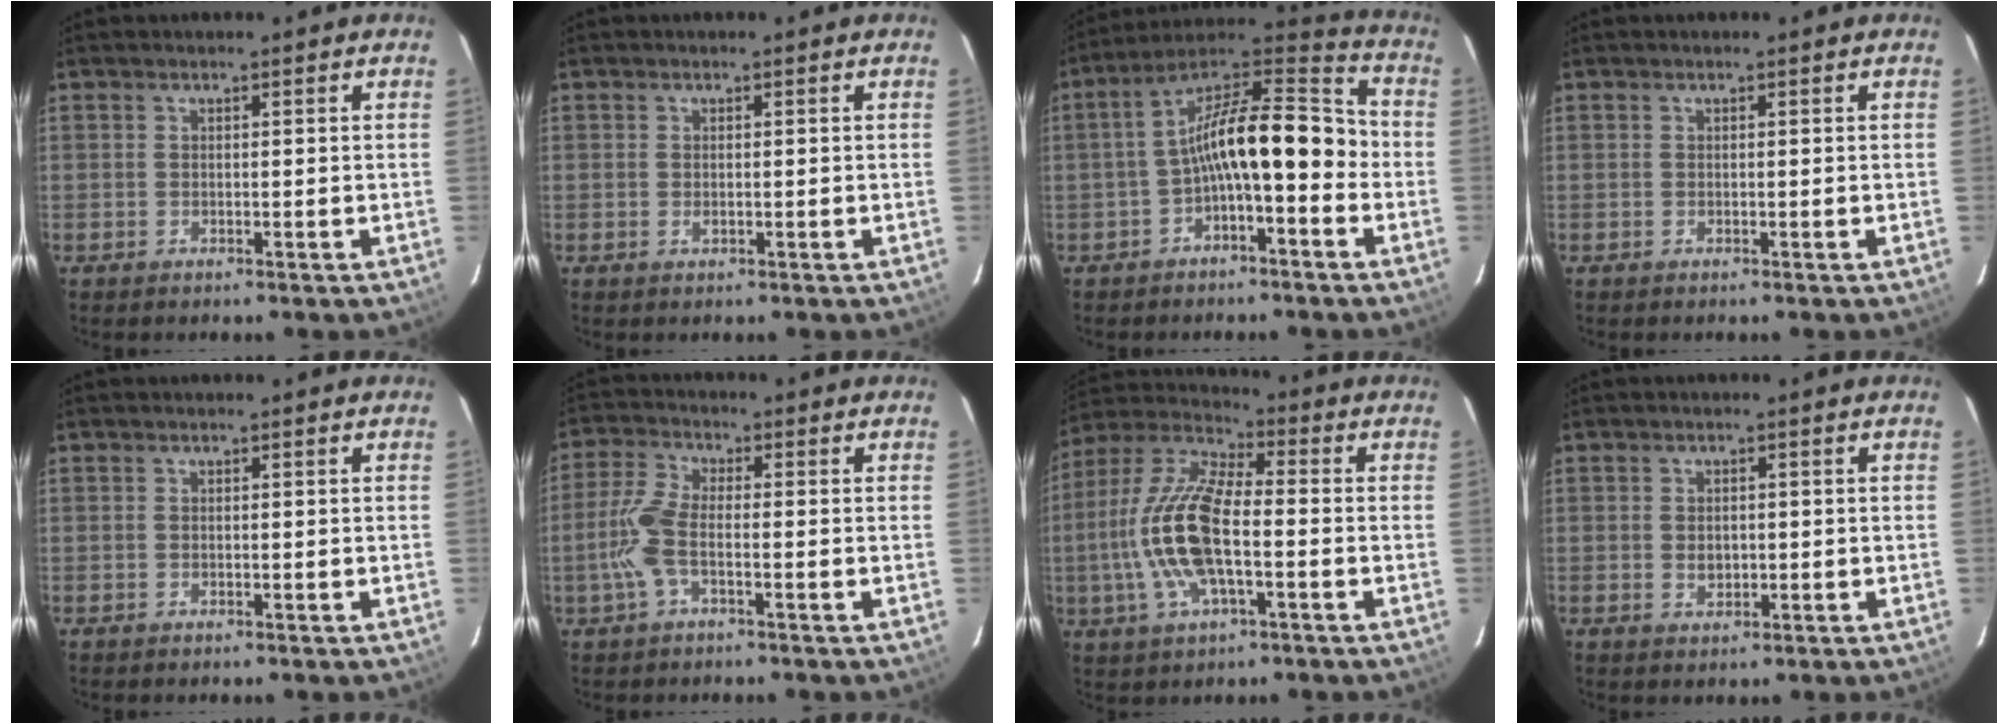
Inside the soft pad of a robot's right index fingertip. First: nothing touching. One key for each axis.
{"total": 0.9, "fx": 0.0, "fy": 0.5, "fz": 0.7, "tx": -0.014, "ty": 0.000, "tz": -0.001}
{"total": 13.7, "fx": -3.6, "fy": 4.7, "fz": 12.4, "tx": -0.214, "ty": 0.033, "tz": -0.068}
{"total": 0.0}
{"total": 0.0}
{"total": 6.9, "fx": -2.0, "fy": 2.2, "fz": 6.2, "tx": -0.148, "ty": 0.005, "tz": -0.042}
{"total": 15.9, "fx": -2.9, "fy": 5.8, "fz": 14.6, "tx": -0.305, "ty": 0.003, "tz": -0.063}
{"total": 2.3, "fx": -0.3, "fy": 1.8, "fz": 1.4, "tx": -0.022, "ty": 0.002, "tz": -0.004}